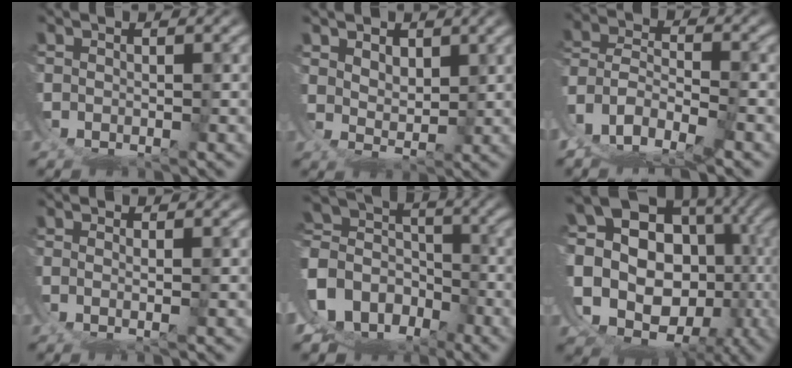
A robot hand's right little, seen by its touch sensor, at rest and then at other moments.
{"total": 3.2, "force": [3.2, -0.2, -0.3], "torque": [0.003, -0.001, 0.054]}
{"total": 5.7, "force": [-1.0, 4.5, 3.4], "torque": [-0.080, -0.029, -0.011]}
{"total": 1.9, "force": [0.8, -1.3, 1.1], "torque": [-0.015, 0.003, 0.012]}
{"total": 12.4, "force": [-0.7, 11.4, 4.8], "torque": [-0.114, -0.033, -0.021]}
{"total": 20.2, "force": [-1.4, 17.3, 10.2], "torque": [-0.226, -0.058, -0.017]}